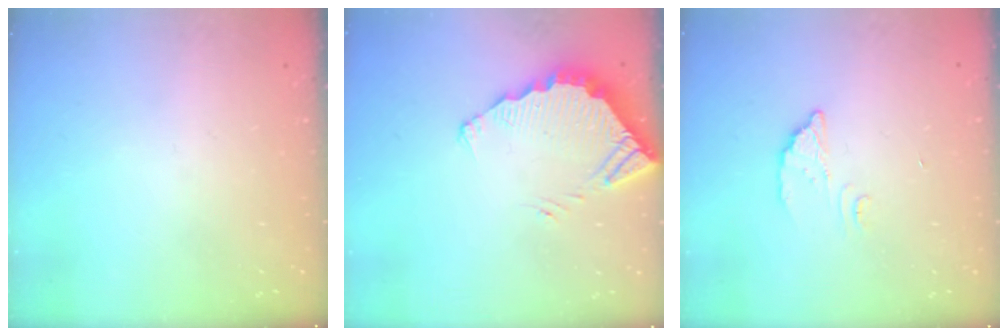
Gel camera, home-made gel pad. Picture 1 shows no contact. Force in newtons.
{"total": 4.0, "press": 3.9, "slide": 0.3}
{"total": 3.7, "press": 3.7, "slide": 0.2}